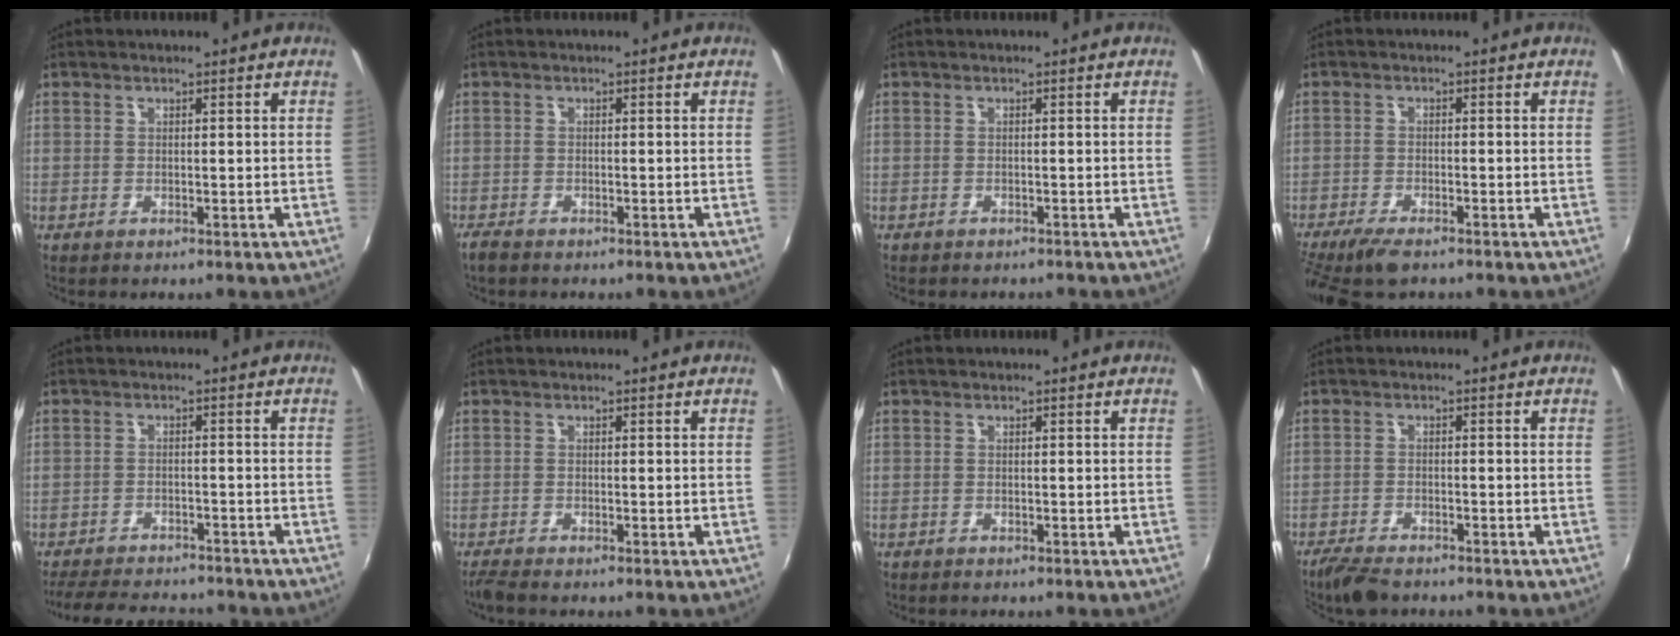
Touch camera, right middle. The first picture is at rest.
{"total": 2.0, "force": [-1.7, 0.6, 0.8], "torque": [-0.021, -0.007, -0.036]}
{"total": 2.1, "force": [-1.9, 0.7, 0.6], "torque": [-0.017, -0.013, -0.027]}
{"total": 7.6, "force": [-6.0, 2.0, 4.2], "torque": [-0.106, -0.025, -0.110]}
{"total": 13.5, "force": [-12.0, 3.8, 5.0], "torque": [-0.121, -0.006, -0.177]}
{"total": 2.3, "force": [-2.0, 0.1, 1.1], "torque": [-0.025, -0.011, -0.039]}
{"total": 0.8, "force": [-0.7, 0.3, 0.1], "torque": [-0.007, -0.001, -0.011]}
{"total": 5.6, "force": [-4.9, 1.4, 2.4], "torque": [-0.068, -0.018, -0.091]}